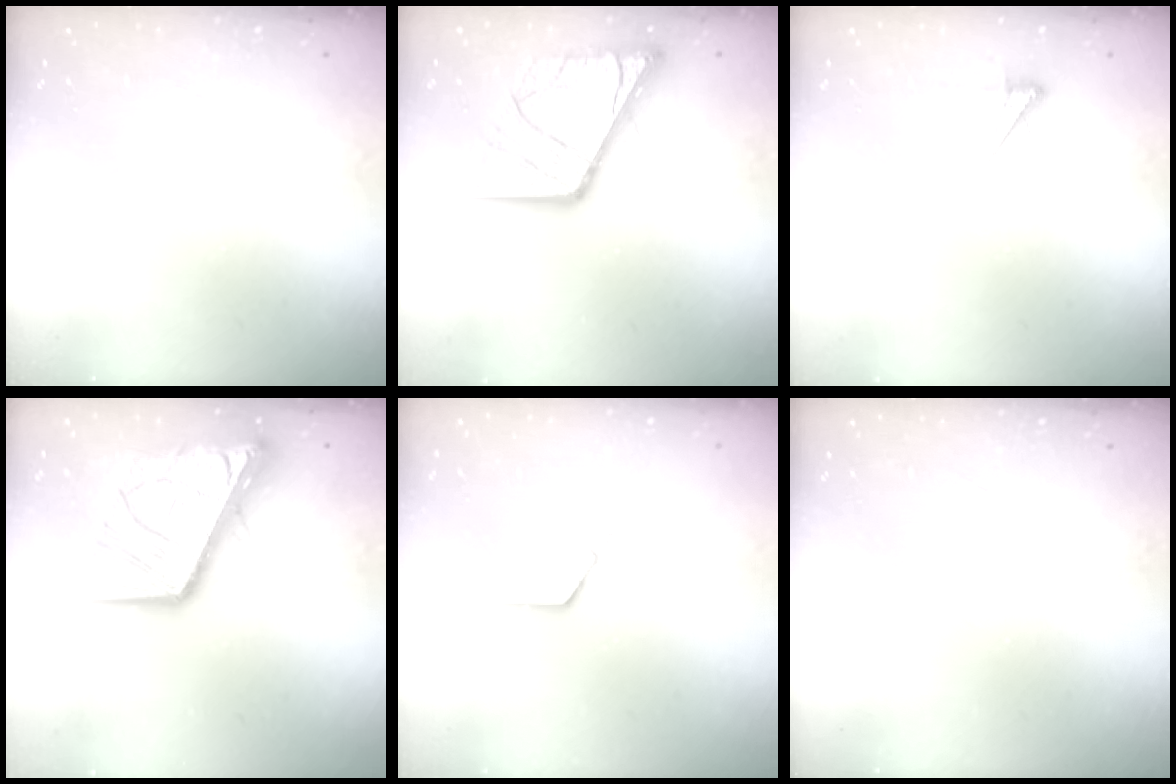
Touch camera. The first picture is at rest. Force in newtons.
{"total": 15.7, "press": 15.6, "slide": 1.9}
{"total": 3.9, "press": 3.9, "slide": 0.5}
{"total": 21.9, "press": 21.8, "slide": 2.9}
{"total": 0.7, "press": 0.7, "slide": 0.1}
{"total": 0.0}